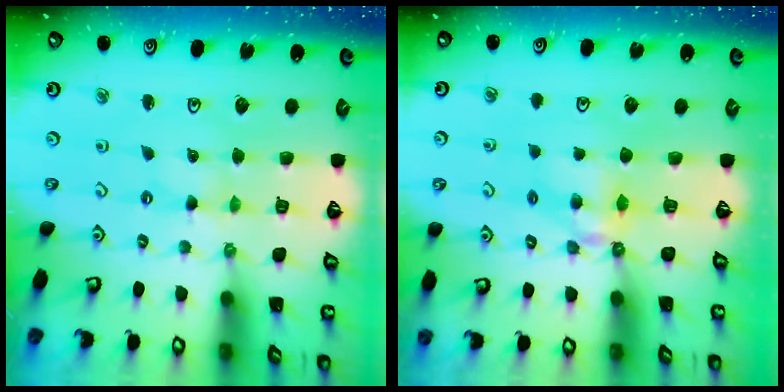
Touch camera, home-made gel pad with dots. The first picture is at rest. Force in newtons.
{"total": 6.3, "press": 6.2, "slide": 0.9}